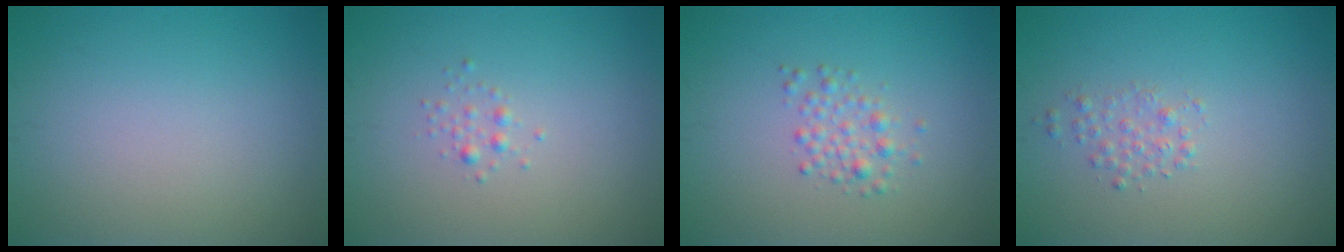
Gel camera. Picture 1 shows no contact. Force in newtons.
{"total": 0.8, "press": 0.8, "slide": 0.0}
{"total": 1.8, "press": 1.8, "slide": 0.0}
{"total": 1.3, "press": 1.3, "slide": 0.0}